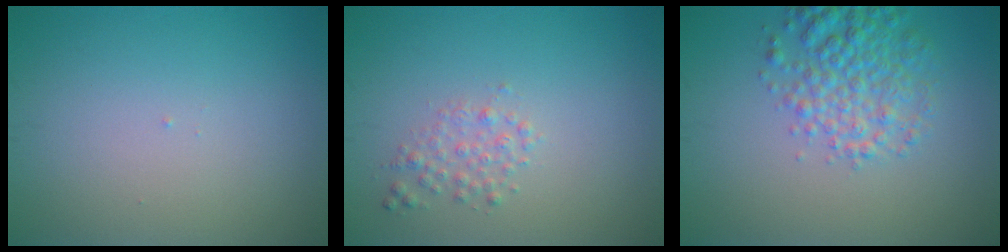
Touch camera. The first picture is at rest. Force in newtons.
{"total": 1.5, "press": 1.5, "slide": 0.1}
{"total": 4.5, "press": 4.5, "slide": 0.2}